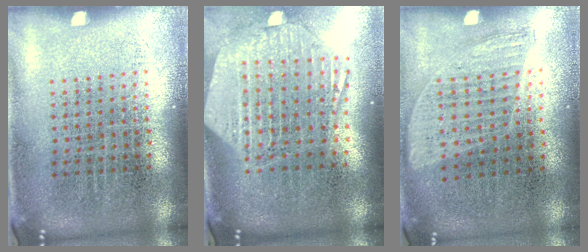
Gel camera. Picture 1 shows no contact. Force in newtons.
{"total": 2.8, "press": 2.3, "slide": 1.6}
{"total": 0.9, "press": 0.8, "slide": 0.4}